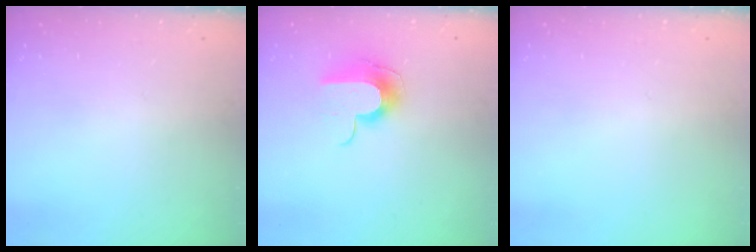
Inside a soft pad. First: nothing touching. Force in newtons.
{"total": 11.8, "press": 11.8, "slide": 0.7}
{"total": 0.0}